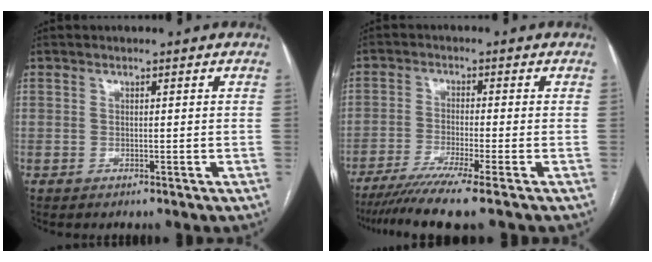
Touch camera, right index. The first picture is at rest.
{"total": 9.0, "force": [-6.8, -1.5, 5.7], "torque": [-0.085, -0.026, -0.112]}